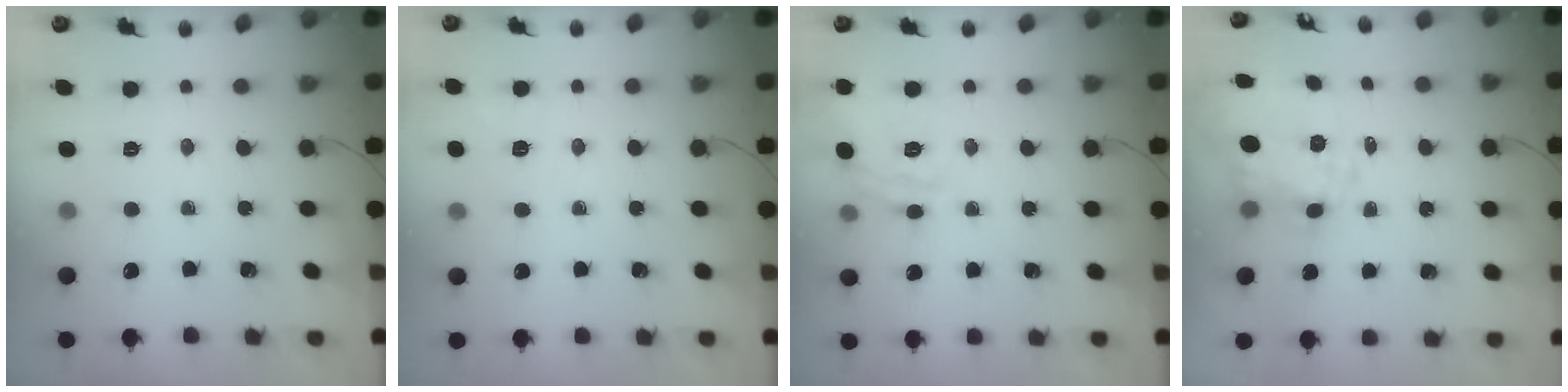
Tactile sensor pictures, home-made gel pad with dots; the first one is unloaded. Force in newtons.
{"total": 1.9, "press": 1.0, "slide": 1.6}
{"total": 14.6, "press": 14.6, "slide": 0.9}
{"total": 4.6, "press": 4.0, "slide": 2.3}